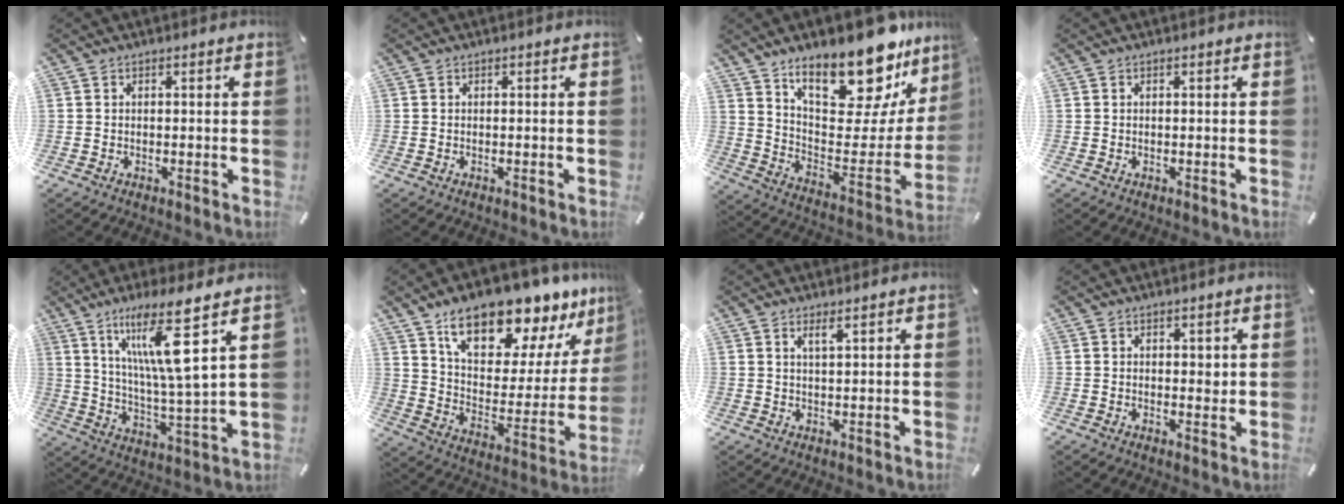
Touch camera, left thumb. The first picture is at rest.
{"total": 0.0}
{"total": 22.7, "force": [17.2, 9.5, 11.3], "torque": [-0.156, -0.127, 0.292]}
{"total": 0.0}
{"total": 15.1, "force": [8.4, 1.6, 12.4], "torque": [-0.227, -0.032, 0.130]}
{"total": 18.3, "force": [14.8, 7.5, 7.6], "torque": [-0.119, -0.118, 0.254]}
{"total": 2.5, "force": [1.6, 0.2, 1.8], "torque": [-0.038, 0.000, 0.028]}
{"total": 1.8, "force": [0.6, 1.2, 1.2], "torque": [-0.009, -0.002, 0.007]}